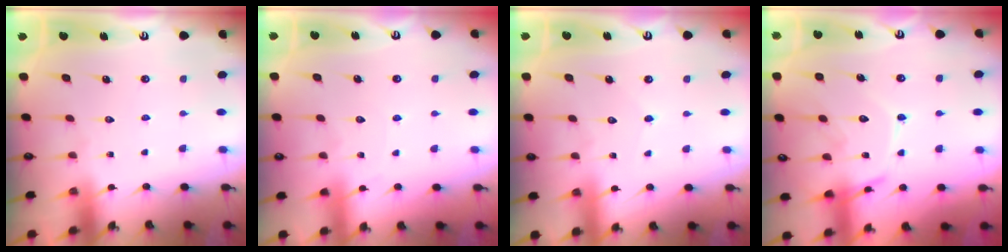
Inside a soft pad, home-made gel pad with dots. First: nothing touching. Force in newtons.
{"total": 3.0, "press": 2.9, "slide": 0.4}
{"total": 2.6, "press": 2.6, "slide": 0.2}
{"total": 12.8, "press": 12.8, "slide": 0.4}